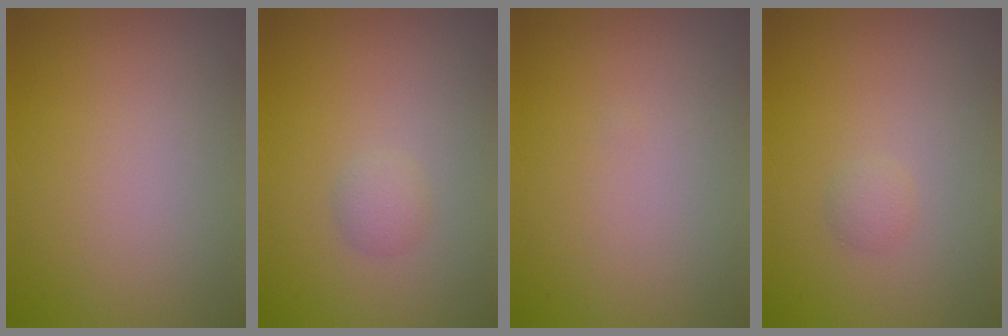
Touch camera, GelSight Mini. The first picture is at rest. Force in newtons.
{"total": 1.2, "press": 1.2, "slide": 0.0}
{"total": 0.0}
{"total": 0.9, "press": 0.9, "slide": 0.0}